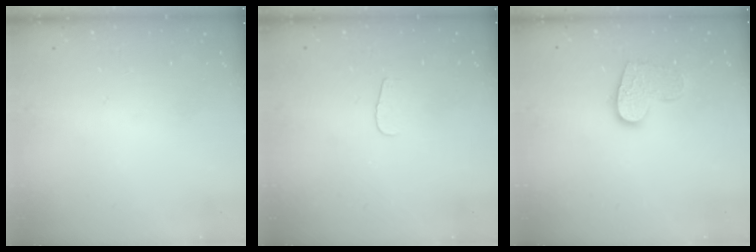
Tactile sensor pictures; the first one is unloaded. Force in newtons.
{"total": 3.5, "press": 3.5, "slide": 0.4}
{"total": 11.3, "press": 11.2, "slide": 0.7}